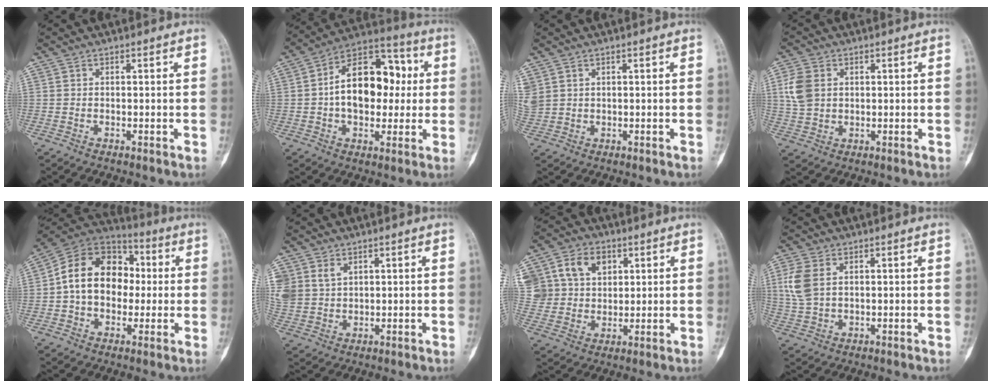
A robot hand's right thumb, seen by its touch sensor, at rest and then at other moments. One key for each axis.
{"total": 17.3, "fx": 1.1, "fy": 11.2, "fz": 13.2, "tx": -0.163, "ty": 0.035, "tz": 0.009}
{"total": 4.6, "fx": 2.3, "fy": 3.5, "fz": 2.0, "tx": -0.059, "ty": 0.005, "tz": 0.060}
{"total": 6.7, "fx": 1.5, "fy": 5.0, "fz": 4.1, "tx": -0.084, "ty": 0.001, "tz": 0.031}
{"total": 16.5, "fx": 0.6, "fy": 12.2, "fz": 11.0, "tx": -0.146, "ty": 0.037, "tz": 0.000}
{"total": 8.0, "fx": 3.6, "fy": 6.1, "fz": 3.6, "tx": -0.079, "ty": -0.002, "tz": 0.087}
{"total": 15.3, "fx": 5.5, "fy": 12.2, "fz": 7.5, "tx": -0.139, "ty": 0.013, "tz": 0.111}
{"total": 6.5, "fx": 1.8, "fy": 4.1, "fz": 4.7, "tx": -0.114, "ty": 0.001, "tz": 0.041}